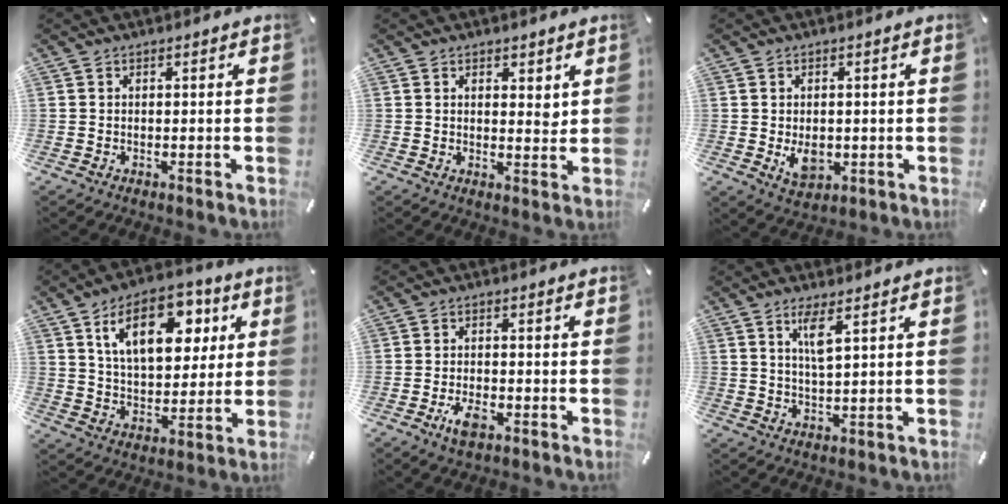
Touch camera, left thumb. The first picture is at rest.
{"total": 3.1, "force": [1.9, 1.9, 1.5], "torque": [-0.007, -0.012, 0.030]}
{"total": 5.1, "force": [-0.6, 3.6, 3.6], "torque": [-0.059, -0.012, -0.015]}
{"total": 17.5, "force": [7.7, 10.0, 12.2], "torque": [-0.189, -0.011, 0.130]}
{"total": 4.6, "force": [-2.2, 2.2, 3.4], "torque": [-0.073, 0.004, -0.042]}
{"total": 5.2, "force": [2.7, 0.9, 4.4], "torque": [-0.087, -0.002, 0.043]}